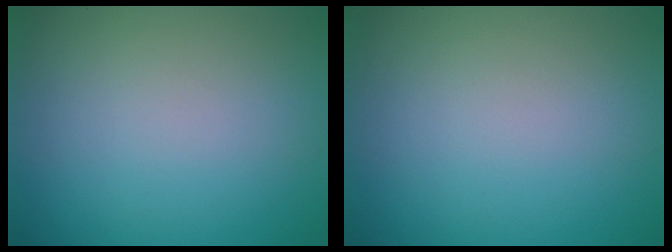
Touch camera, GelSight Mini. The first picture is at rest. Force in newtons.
{"total": 0.0}